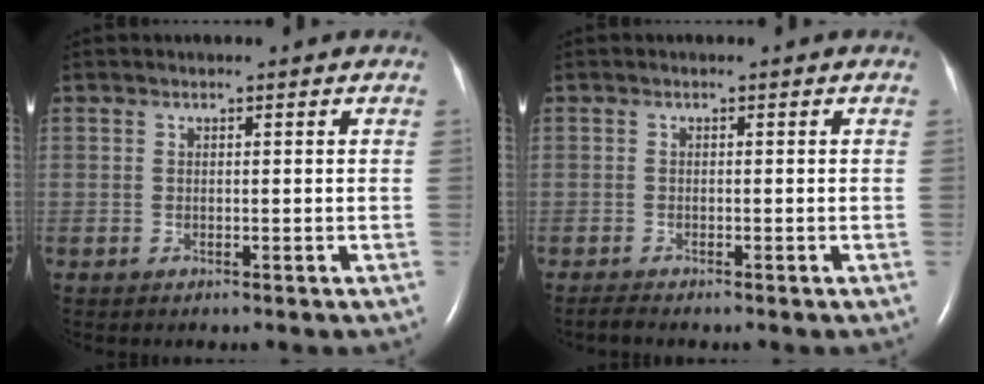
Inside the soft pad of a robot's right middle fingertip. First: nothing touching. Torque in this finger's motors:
{"motor_torque": [0.13, -0.12, -0.03, 0.00]}